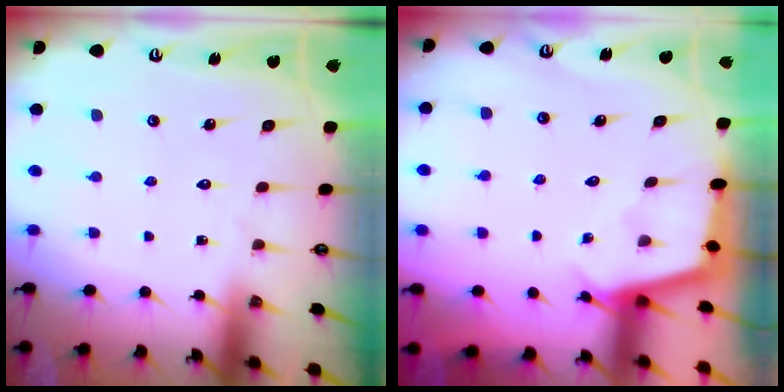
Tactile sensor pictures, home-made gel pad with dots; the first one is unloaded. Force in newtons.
{"total": 2.7, "press": 2.7, "slide": 0.3}